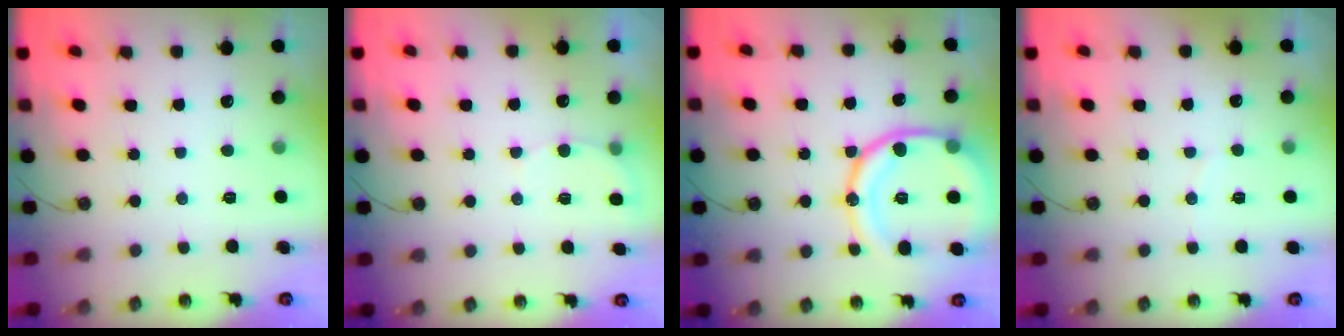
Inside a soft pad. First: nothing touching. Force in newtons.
{"total": 4.9, "press": 4.7, "slide": 1.1}
{"total": 19.6, "press": 19.5, "slide": 2.0}
{"total": 1.8, "press": 1.5, "slide": 1.1}